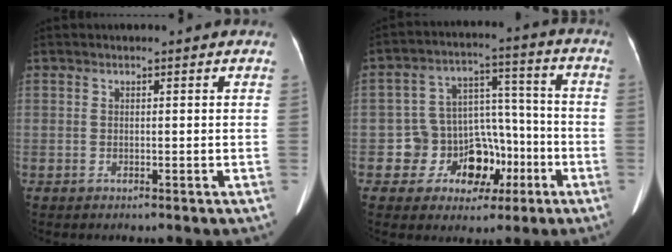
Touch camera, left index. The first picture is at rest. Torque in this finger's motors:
{"motor_torque": [0.15, 0.15, 0.12, 0.04]}